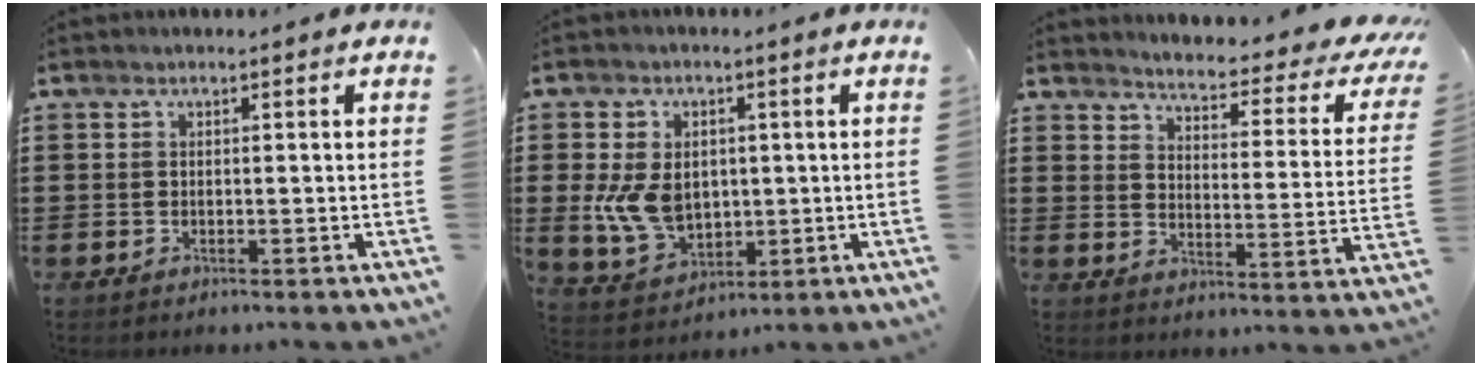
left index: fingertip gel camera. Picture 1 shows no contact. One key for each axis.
{"total": 8.4, "fx": 0.1, "fy": 6.4, "fz": 5.4, "tx": -0.128, "ty": 0.007, "tz": 0.003}
{"total": 3.4, "fx": 3.1, "fy": 0.0, "fz": 1.4, "tx": -0.039, "ty": -0.035, "tz": 0.041}